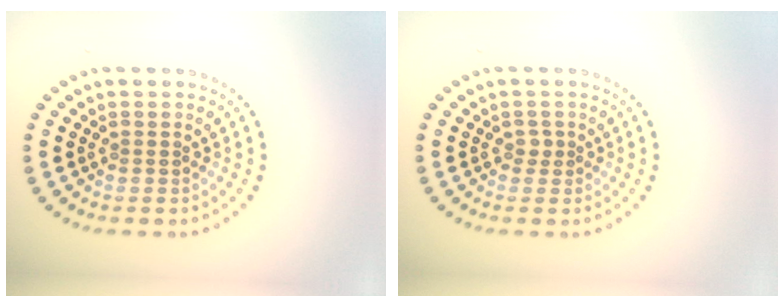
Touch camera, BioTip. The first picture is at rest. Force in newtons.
{"total": 0.7, "press": 0.6, "slide": 0.4}